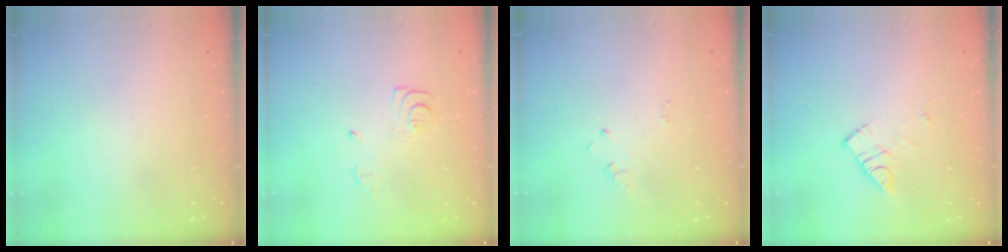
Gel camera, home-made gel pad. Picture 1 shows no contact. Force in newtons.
{"total": 8.4, "press": 8.3, "slide": 0.8}
{"total": 2.6, "press": 2.6, "slide": 0.4}
{"total": 9.3, "press": 9.3, "slide": 0.5}